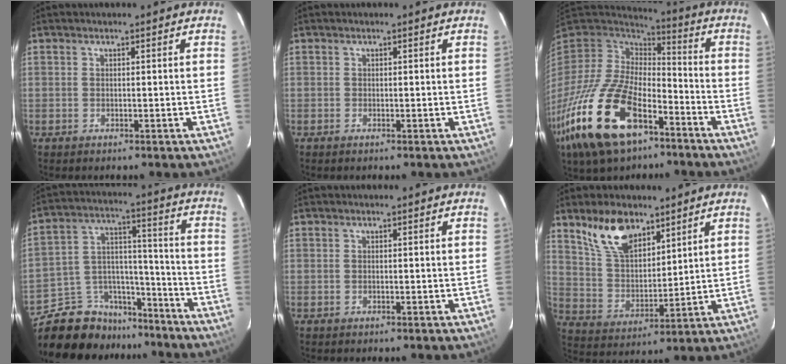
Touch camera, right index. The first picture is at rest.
{"total": 0.0}
{"total": 24.6, "force": [-13.4, 12.1, 16.6], "torque": [-0.362, -0.045, -0.240]}
{"total": 14.6, "force": [-12.1, 7.9, 2.5], "torque": [-0.060, 0.072, -0.189]}
{"total": 0.0}
{"total": 11.7, "force": [7.9, 5.6, 6.5], "torque": [-0.122, 0.016, 0.160]}